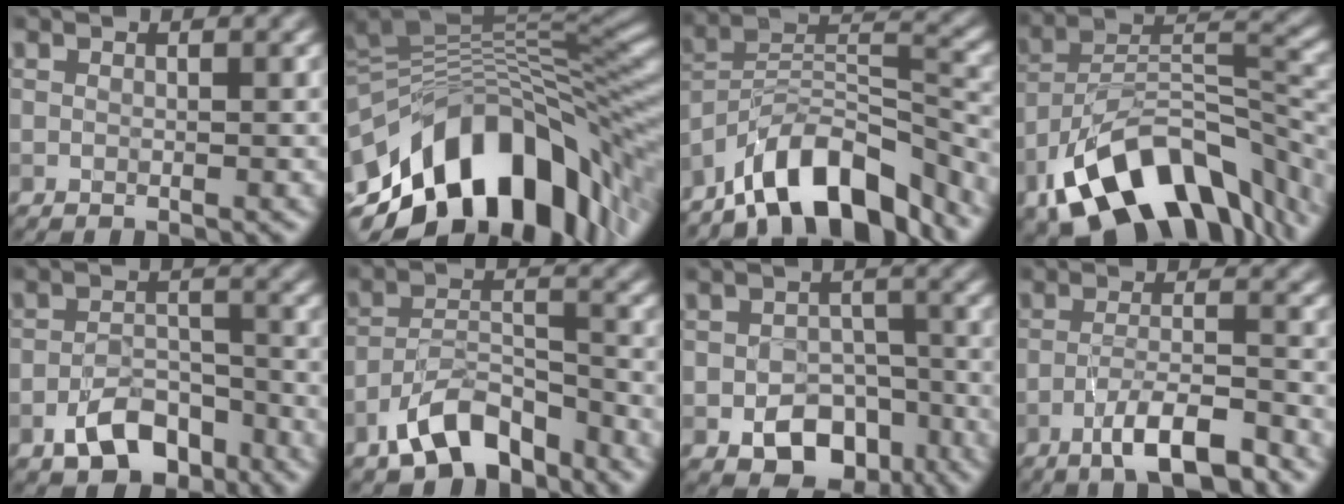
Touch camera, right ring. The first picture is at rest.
{"total": 13.8, "force": [-4.4, 7.0, 11.1], "torque": [-0.172, 0.017, -0.074]}
{"total": 10.8, "force": [-8.2, 3.6, 5.9], "torque": [-0.085, 0.020, -0.157]}
{"total": 13.4, "force": [-8.3, 6.8, 8.1], "torque": [-0.126, 0.008, -0.148]}
{"total": 5.2, "force": [-3.3, 2.8, 2.8], "torque": [-0.041, 0.006, -0.060]}
{"total": 6.9, "force": [-5.0, 3.1, 3.7], "torque": [-0.055, 0.005, -0.097]}
{"total": 6.7, "force": [-3.4, 4.6, 3.3], "torque": [-0.035, 0.001, -0.046]}
{"total": 5.7, "force": [-3.9, 1.2, 4.1], "torque": [-0.070, 0.007, -0.067]}